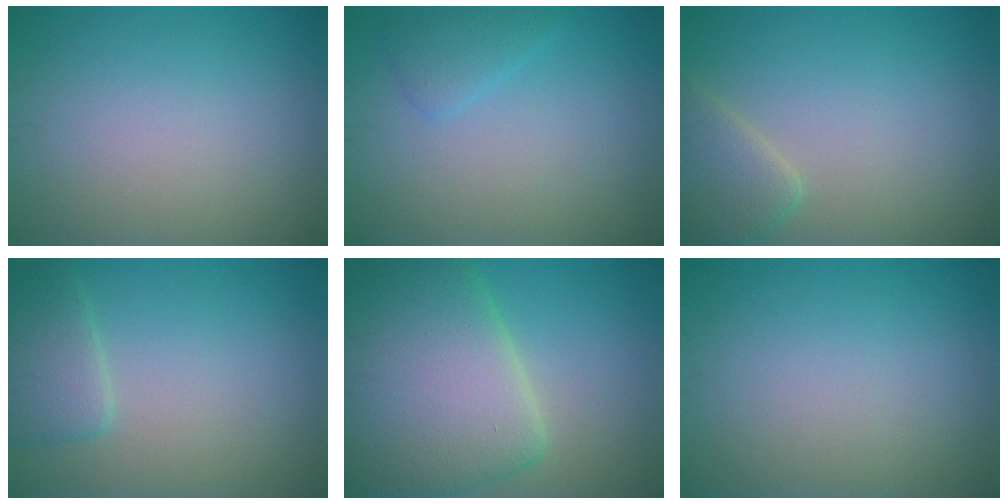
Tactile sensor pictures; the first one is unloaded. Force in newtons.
{"total": 1.7, "press": 1.7, "slide": 0.0}
{"total": 3.3, "press": 3.3, "slide": 0.2}
{"total": 2.9, "press": 2.9, "slide": 0.3}
{"total": 11.6, "press": 11.5, "slide": 0.9}
{"total": 0.0}